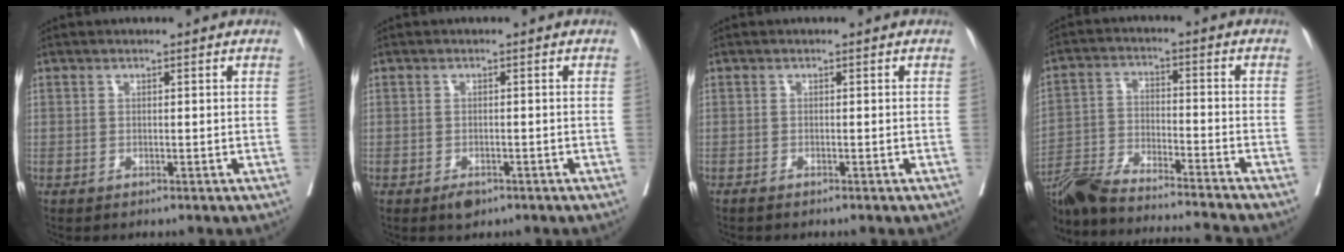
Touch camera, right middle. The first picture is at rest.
{"total": 1.9, "force": [-1.3, 0.9, 1.1], "torque": [-0.018, 0.000, -0.015]}
{"total": 0.9, "force": [-0.8, -0.1, 0.4], "torque": [-0.009, -0.001, -0.013]}
{"total": 19.4, "force": [-18.0, 0.1, 7.3], "torque": [-0.148, -0.022, -0.295]}